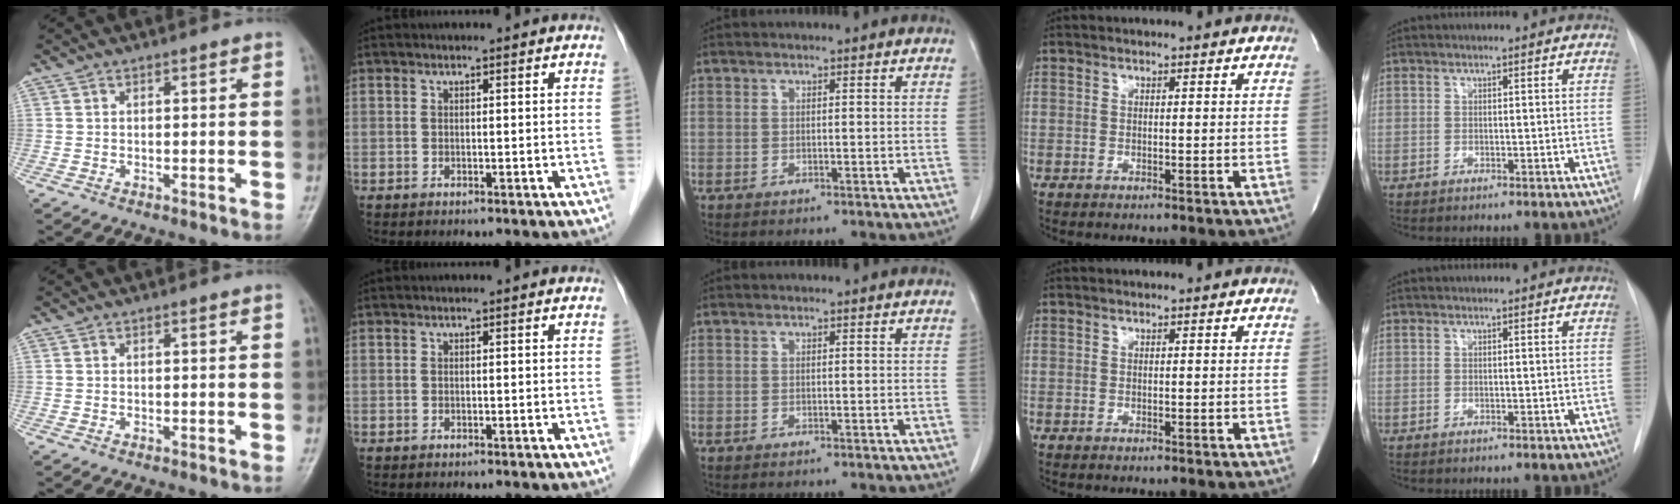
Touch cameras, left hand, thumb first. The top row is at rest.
{}